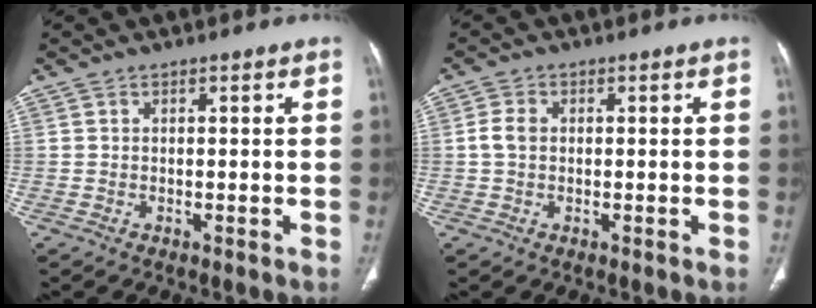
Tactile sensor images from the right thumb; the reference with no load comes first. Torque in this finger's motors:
{"motor_torque": [0.27, 0.06, 0.63, -0.52, 0.11]}